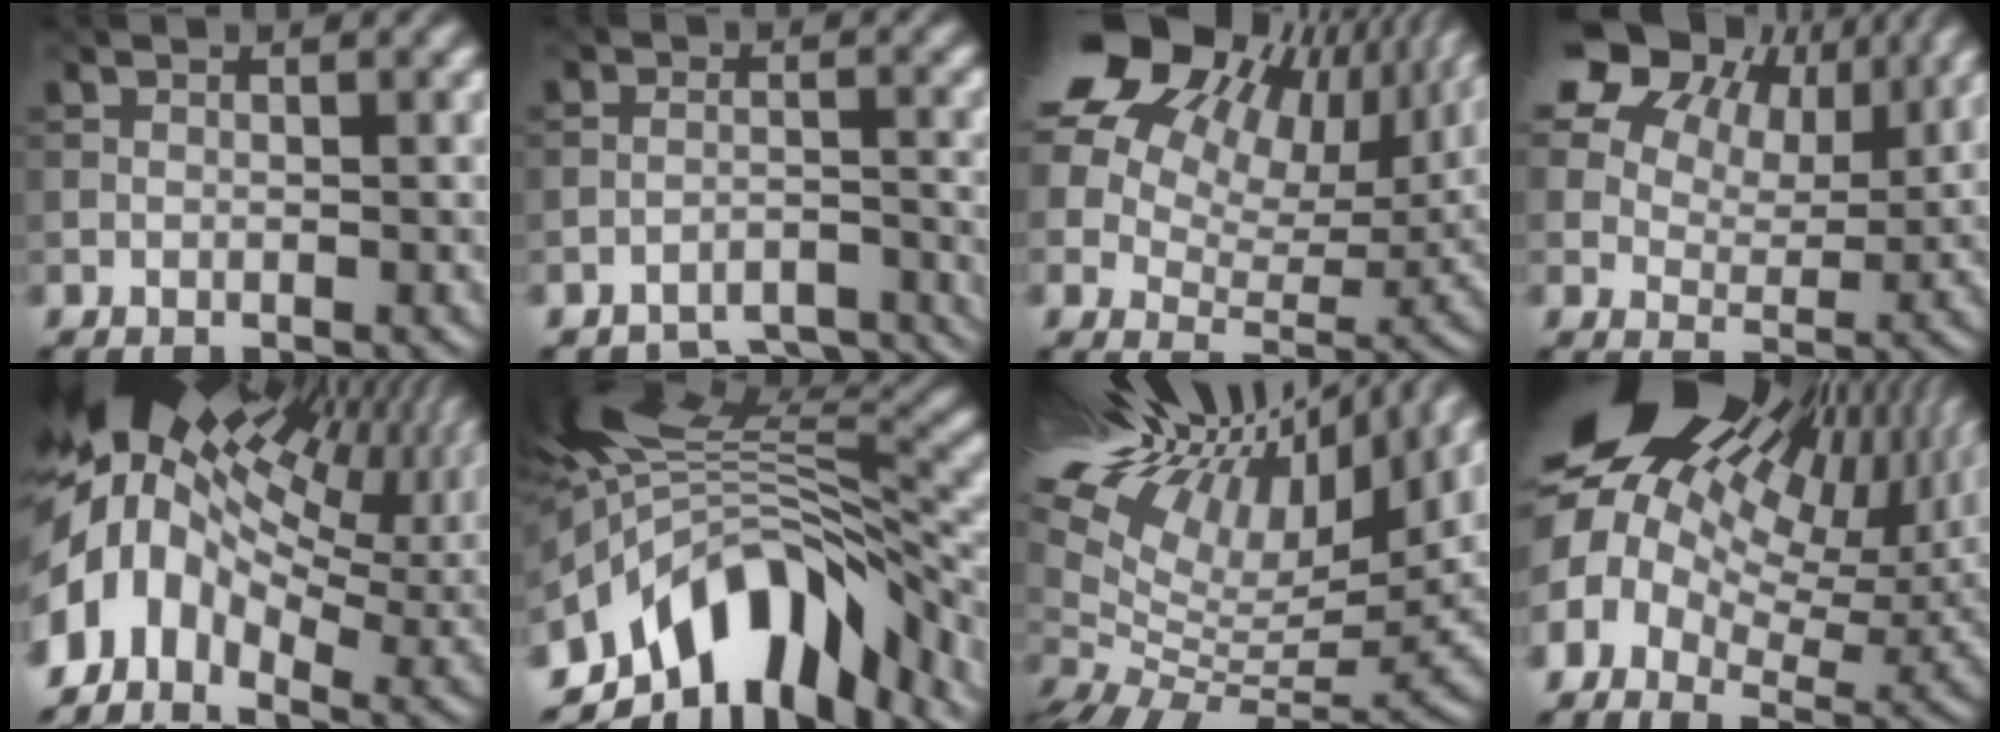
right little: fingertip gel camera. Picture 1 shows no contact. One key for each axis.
{"total": 8.0, "fx": -7.6, "fy": 2.1, "fz": 1.3, "tx": -0.014, "ty": -0.012, "tz": -0.099}
{"total": 22.3, "fx": 11.3, "fy": 14.2, "fz": 12.9, "tx": -0.272, "ty": 0.082, "tz": 0.189}
{"total": 17.8, "fx": 9.6, "fy": 11.5, "fz": 9.6, "tx": -0.200, "ty": 0.049, "tz": 0.182}
{"total": 16.5, "fx": 3.7, "fy": 10.7, "fz": 12.0, "tx": -0.210, "ty": -0.003, "tz": 0.088}
{"total": 12.7, "fx": -6.3, "fy": 6.4, "fz": 8.9, "tx": -0.154, "ty": 0.022, "tz": -0.117}
{"total": 19.8, "fx": 8.5, "fy": 8.4, "fz": 15.8, "tx": -0.272, "ty": 0.058, "tz": 0.166}
{"total": 21.4, "fx": 7.4, "fy": 14.3, "fz": 14.1, "tx": -0.278, "ty": 0.018, "tz": 0.142}